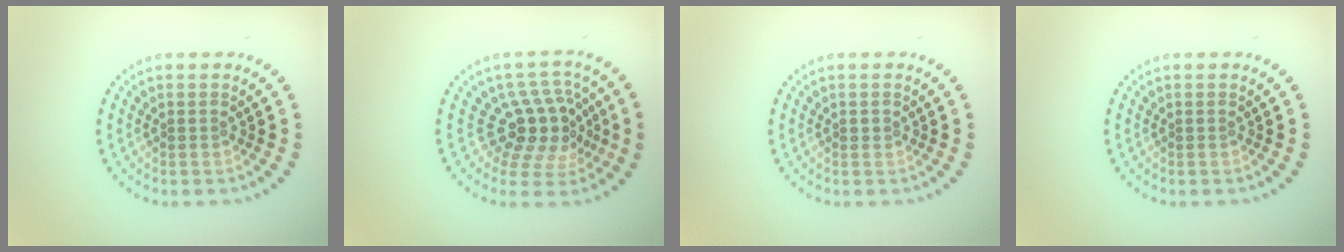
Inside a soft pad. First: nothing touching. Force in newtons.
{"total": 4.5, "press": 3.6, "slide": 2.6}
{"total": 0.7, "press": 0.7, "slide": 0.1}
{"total": 0.0}